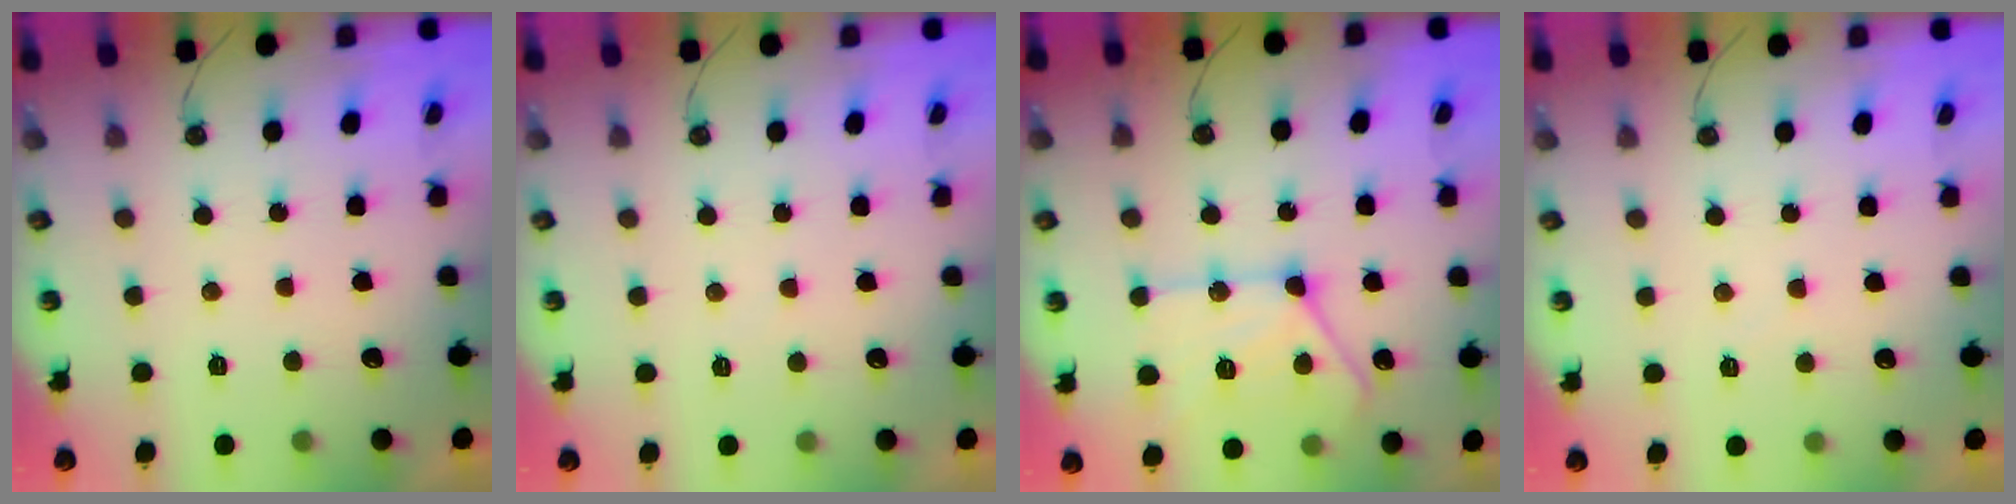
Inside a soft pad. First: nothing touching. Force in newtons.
{"total": 3.7, "press": 3.7, "slide": 0.4}
{"total": 17.2, "press": 17.1, "slide": 1.5}
{"total": 3.8, "press": 3.8, "slide": 0.4}